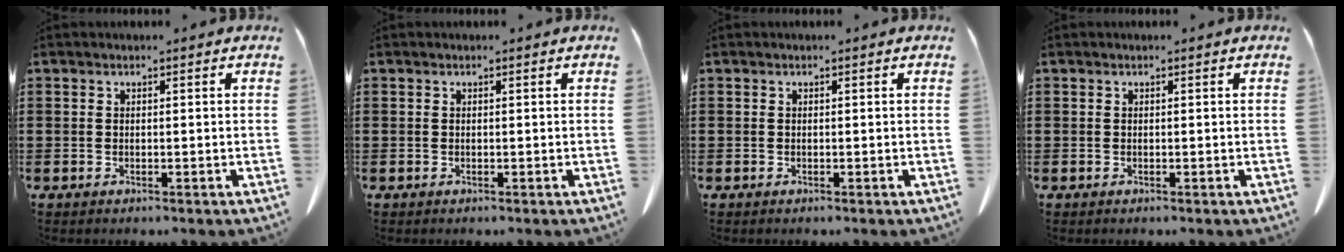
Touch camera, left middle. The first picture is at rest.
{"total": 0.0}
{"total": 0.0}
{"total": 0.0}